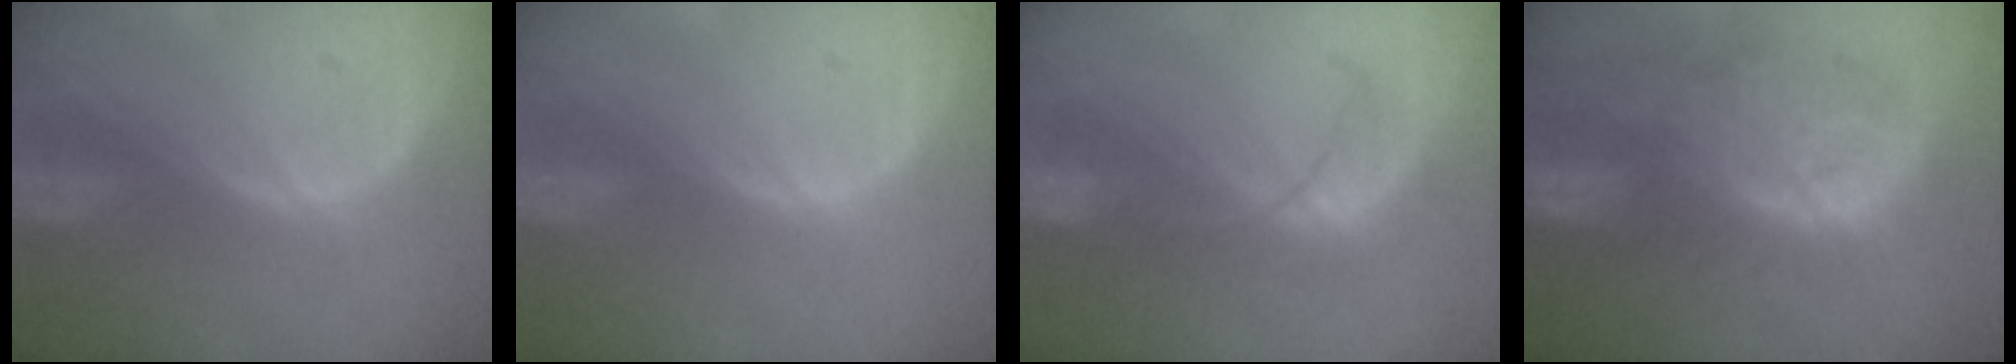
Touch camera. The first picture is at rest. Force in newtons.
{"total": 0.0}
{"total": 5.9, "press": 5.9, "slide": 0.8}
{"total": 12.4, "press": 11.0, "slide": 5.7}